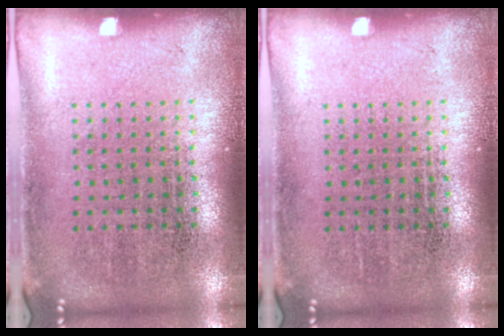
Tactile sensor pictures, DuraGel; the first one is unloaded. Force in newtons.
{"total": 0.0}